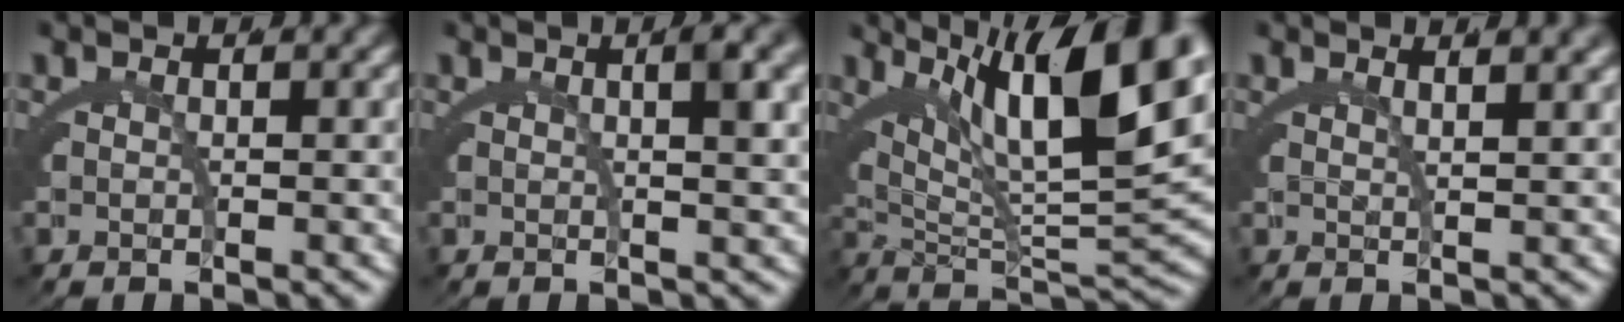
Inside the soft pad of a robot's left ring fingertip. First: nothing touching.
{"total": 2.8, "force": [1.0, -0.2, 2.6], "torque": [-0.027, 0.006, 0.015]}
{"total": 13.6, "force": [4.9, 5.1, 11.6], "torque": [-0.169, 0.010, 0.077]}
{"total": 2.2, "force": [1.7, -0.9, 1.2], "torque": [-0.010, 0.002, 0.030]}